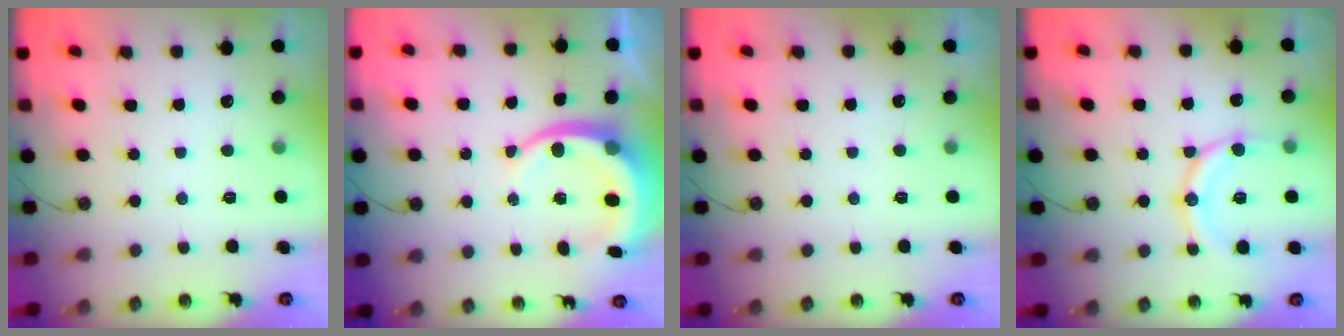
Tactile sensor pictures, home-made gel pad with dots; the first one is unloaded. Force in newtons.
{"total": 11.0, "press": 10.8, "slide": 1.8}
{"total": 1.7, "press": 0.3, "slide": 1.7}
{"total": 14.1, "press": 13.8, "slide": 2.9}